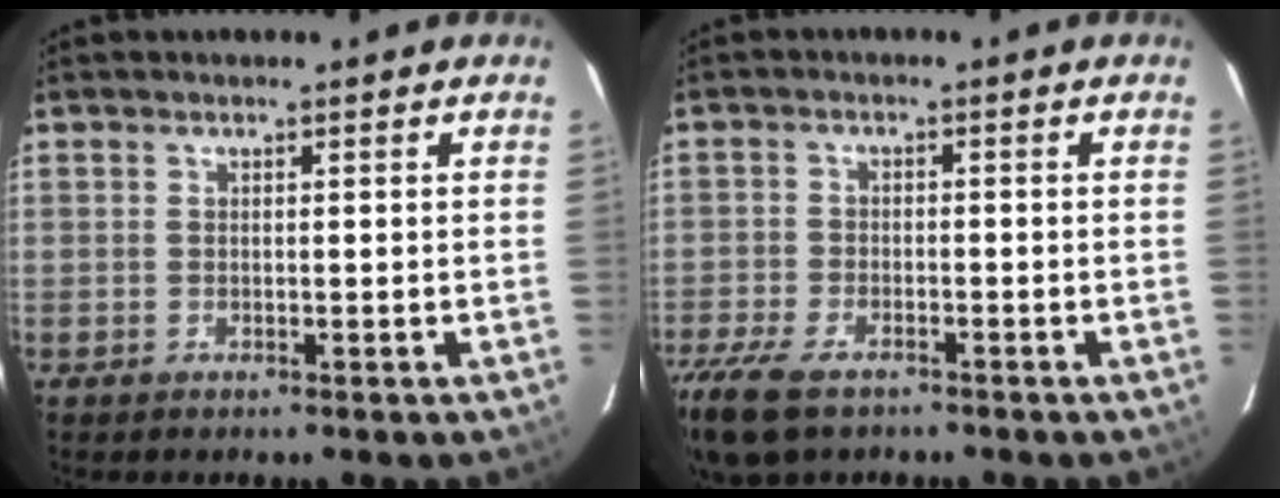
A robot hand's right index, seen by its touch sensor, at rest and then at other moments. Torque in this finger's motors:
{"motor_torque": [1.15, -0.99, 0.29, 0.04]}